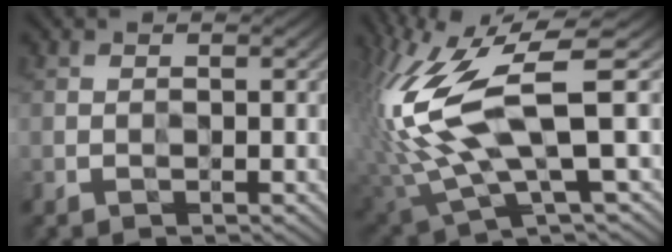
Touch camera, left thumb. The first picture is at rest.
{"total": 14.9, "force": [2.2, 5.2, 13.8], "torque": [-0.334, -0.006, 0.058]}